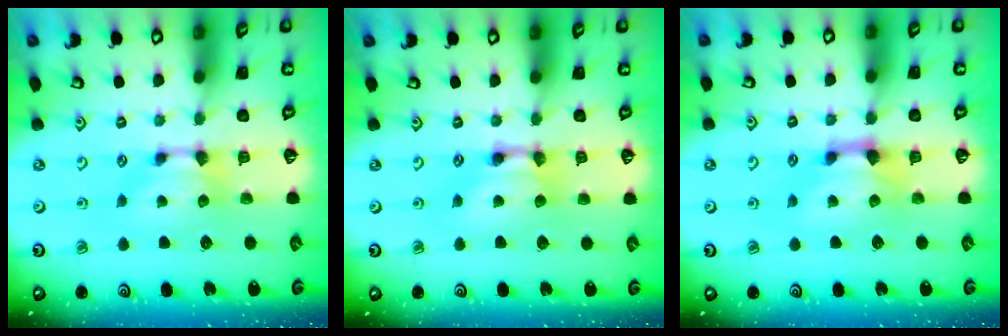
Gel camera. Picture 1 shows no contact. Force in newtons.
{"total": 2.3, "press": 2.3, "slide": 0.0}
{"total": 1.9, "press": 1.3, "slide": 1.4}